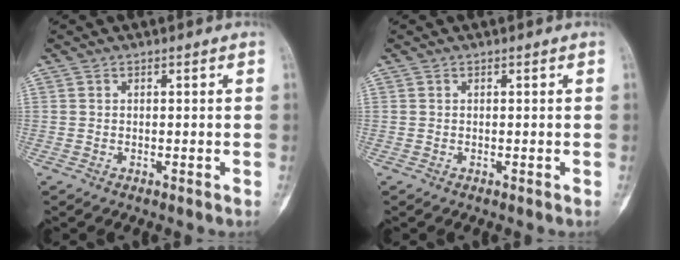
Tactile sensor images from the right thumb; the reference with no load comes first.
{"total": 0.0}